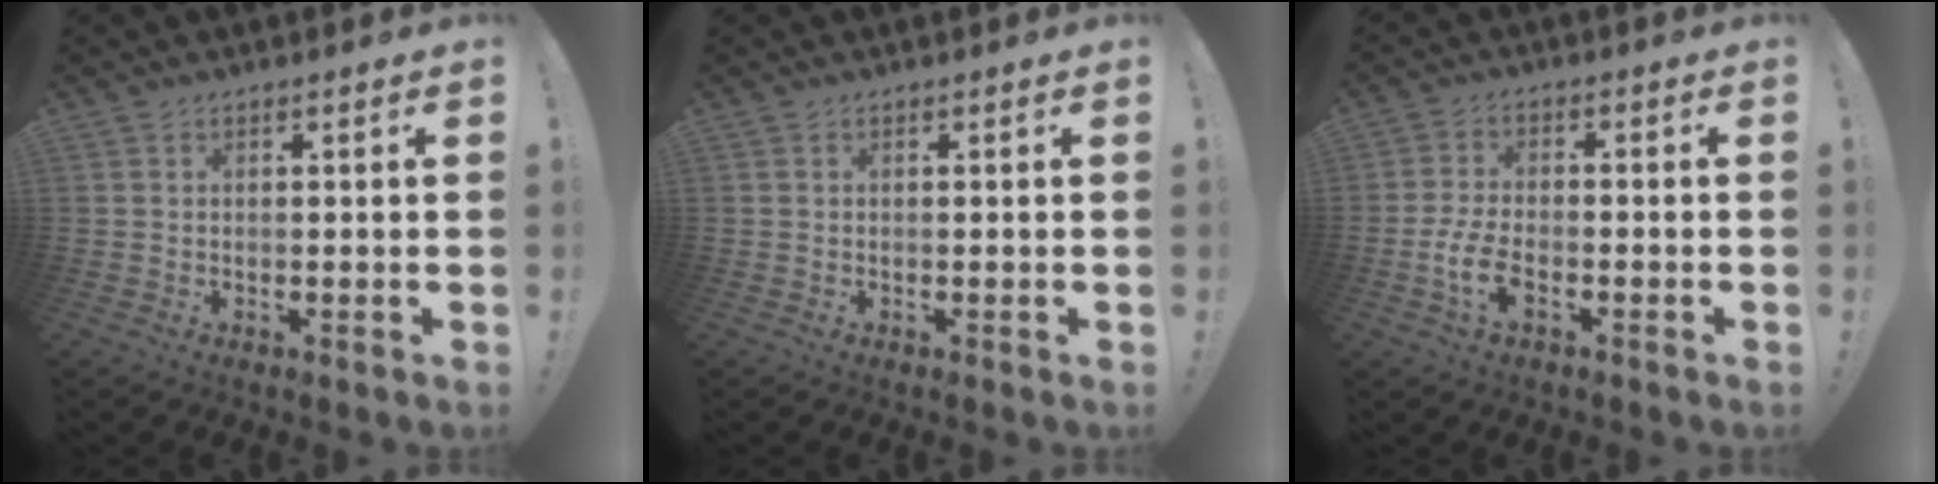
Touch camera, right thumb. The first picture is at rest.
{"total": 0.0}
{"total": 8.1, "force": [-3.5, 3.9, 6.1], "torque": [-0.138, 0.004, -0.059]}